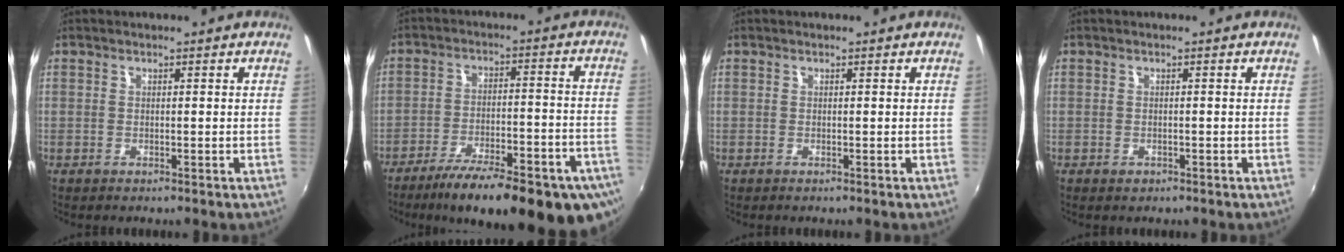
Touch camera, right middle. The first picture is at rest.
{"total": 24.2, "force": [-17.1, 6.2, 16.0], "torque": [-0.258, -0.050, -0.230]}
{"total": 0.0}
{"total": 1.0, "force": [-0.6, 0.7, 0.4], "torque": [-0.007, -0.002, -0.007]}